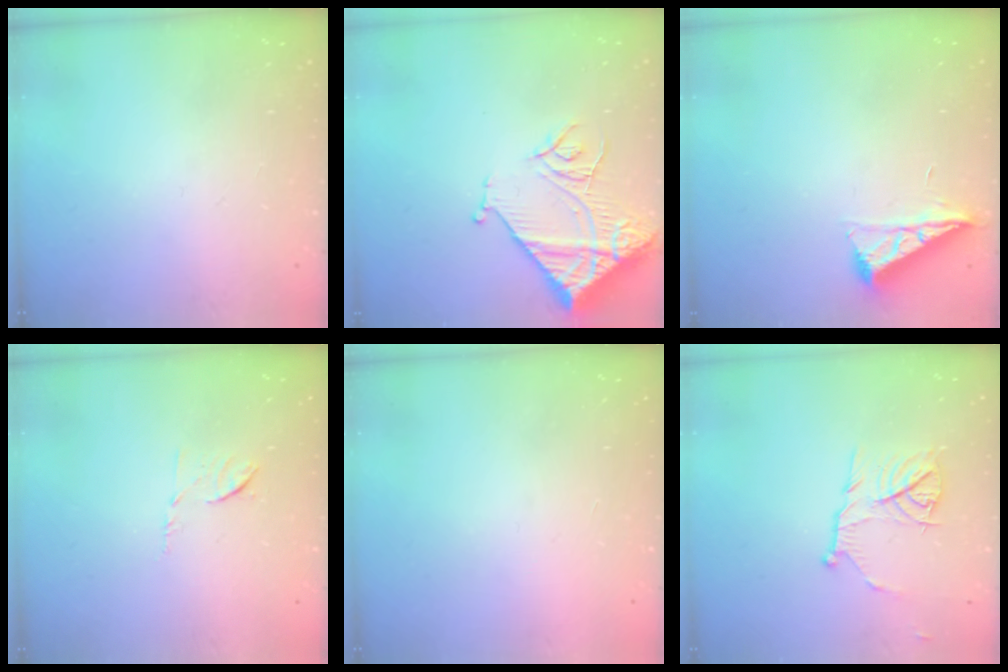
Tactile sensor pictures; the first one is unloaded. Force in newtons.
{"total": 14.9, "press": 14.8, "slide": 1.6}
{"total": 6.5, "press": 6.4, "slide": 0.9}
{"total": 6.1, "press": 6.1, "slide": 0.7}
{"total": 1.5, "press": 1.5, "slide": 0.1}
{"total": 10.3, "press": 10.3, "slide": 0.6}